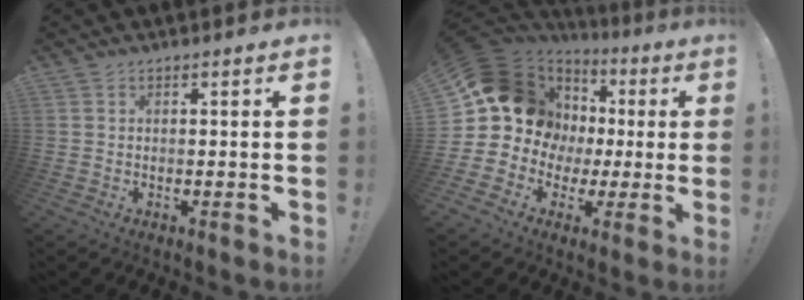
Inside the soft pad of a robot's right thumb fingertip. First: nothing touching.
{"total": 17.7, "force": [5.4, 14.4, 8.7], "torque": [-0.144, -0.024, 0.128]}